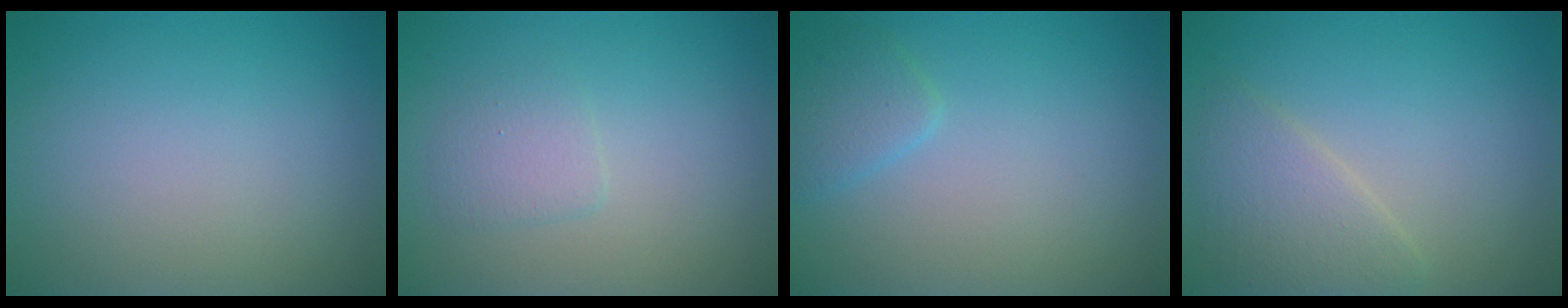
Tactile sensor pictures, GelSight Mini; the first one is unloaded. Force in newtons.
{"total": 1.6, "press": 1.6, "slide": 0.1}
{"total": 1.7, "press": 1.7, "slide": 0.1}
{"total": 3.0, "press": 3.0, "slide": 0.1}